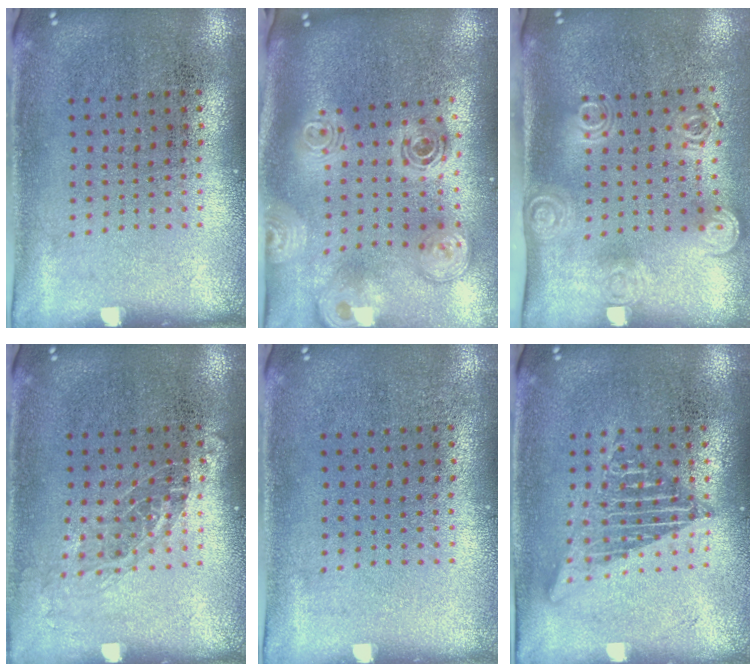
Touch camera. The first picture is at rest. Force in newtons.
{"total": 2.8, "press": 2.1, "slide": 1.9}
{"total": 2.0, "press": 1.4, "slide": 1.4}
{"total": 1.0, "press": 0.9, "slide": 0.5}
{"total": 0.0}
{"total": 1.7, "press": 1.7, "slide": 0.2}